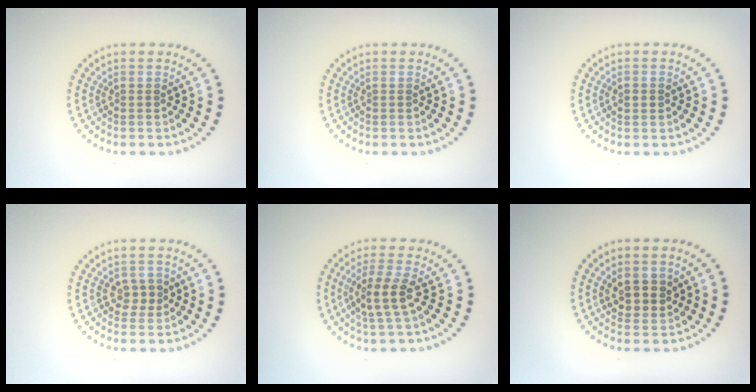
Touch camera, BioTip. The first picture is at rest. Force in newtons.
{"total": 0.0}
{"total": 1.1, "press": 1.1, "slide": 0.2}
{"total": 1.8, "press": 1.7, "slide": 0.5}
{"total": 3.2, "press": 2.9, "slide": 1.3}
{"total": 2.8, "press": 2.6, "slide": 0.9}